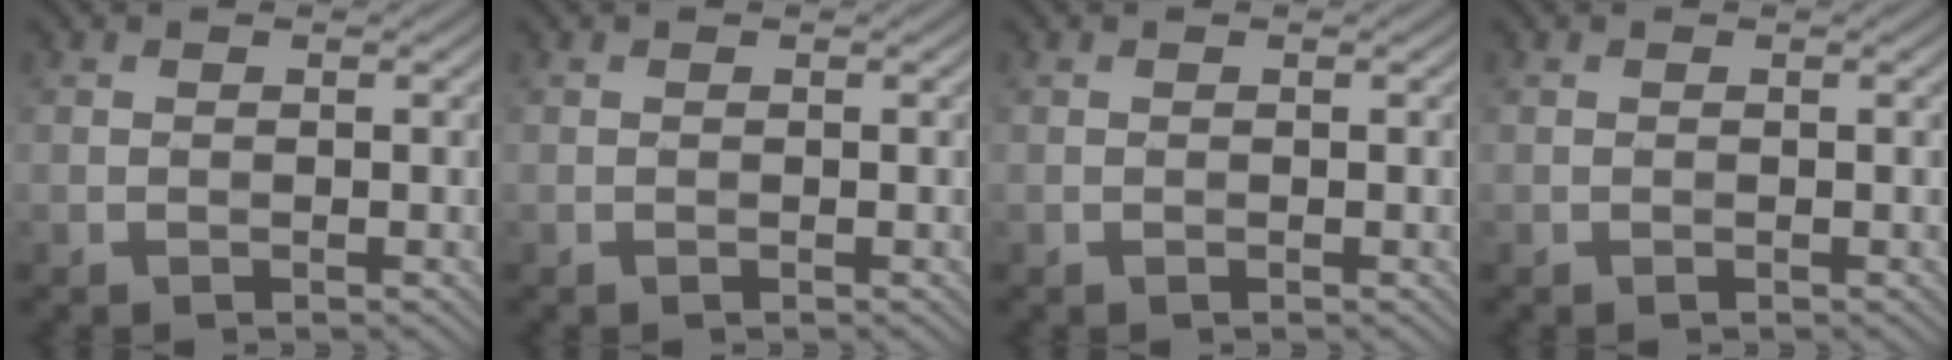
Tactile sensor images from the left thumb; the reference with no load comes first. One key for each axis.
{"total": 0.0}
{"total": 0.0}
{"total": 0.0}